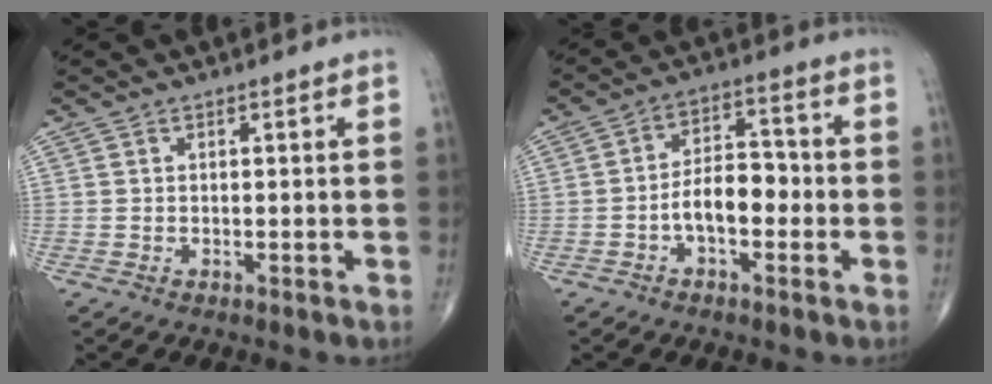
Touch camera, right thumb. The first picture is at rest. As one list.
[{"total": 7.9, "force": [-2.2, 4.3, 6.2], "torque": [-0.090, 0.032, -0.045]}]